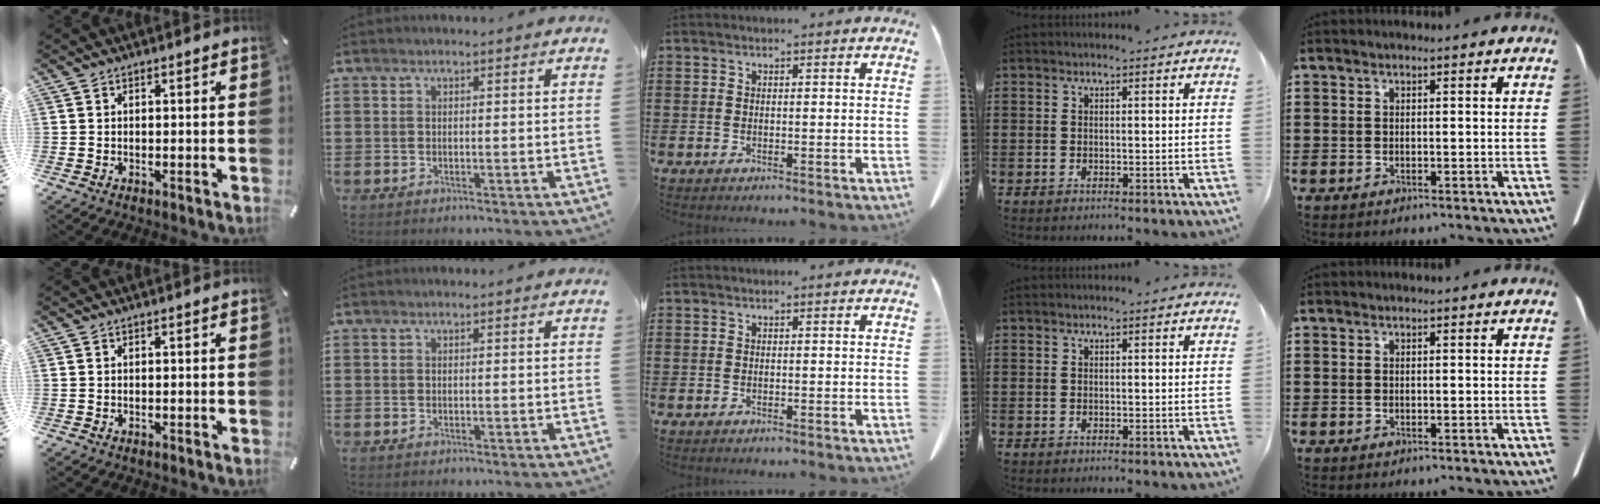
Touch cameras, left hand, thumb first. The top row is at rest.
{}